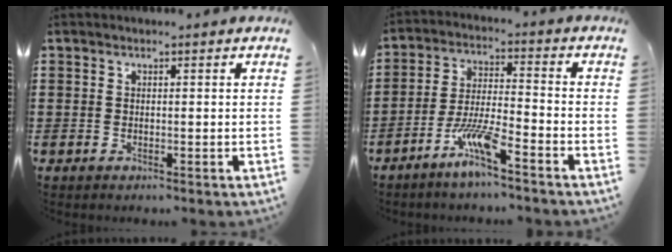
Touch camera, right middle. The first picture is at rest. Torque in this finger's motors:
{"motor_torque": [2.14, 0.00, 0.23, 0.21]}